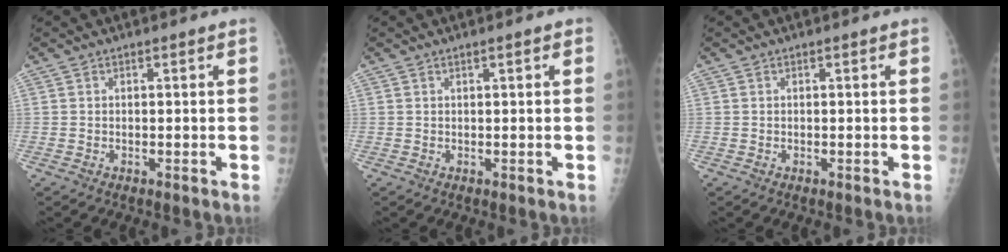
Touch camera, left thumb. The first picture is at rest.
{"total": 1.2, "force": [0.5, 0.1, 1.1], "torque": [-0.020, 0.001, 0.007]}
{"total": 0.0}